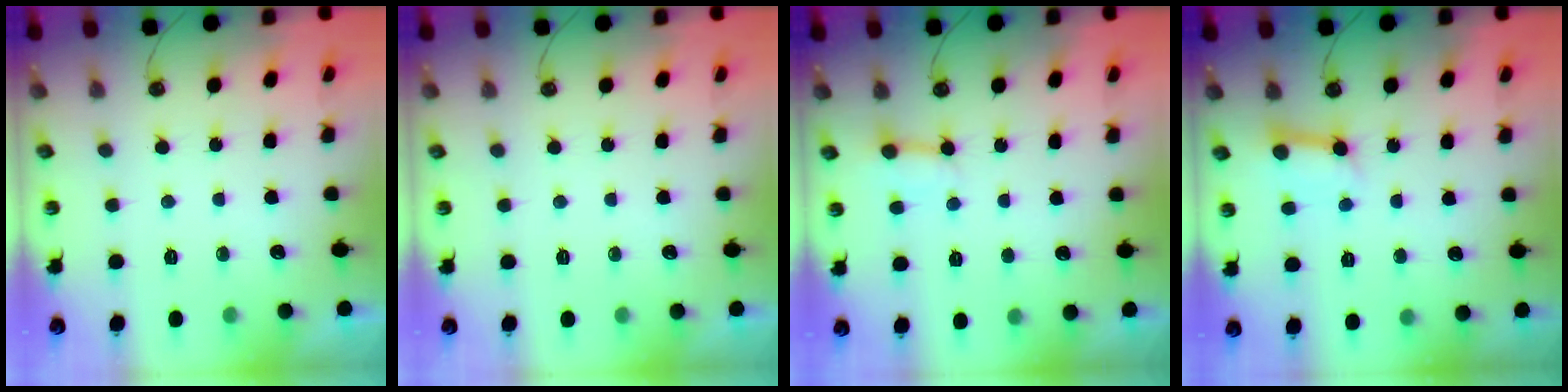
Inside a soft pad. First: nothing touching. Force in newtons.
{"total": 0.0}
{"total": 3.9, "press": 3.9, "slide": 0.5}
{"total": 5.1, "press": 5.0, "slide": 0.7}